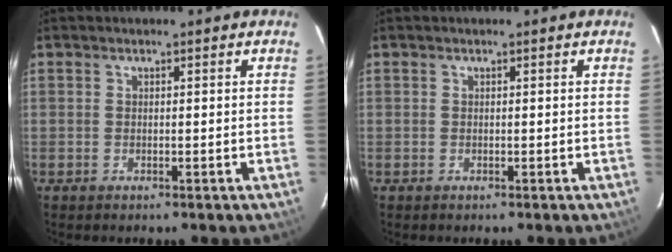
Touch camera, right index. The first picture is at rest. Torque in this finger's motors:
{"motor_torque": [0.00, 0.00, 0.00, 0.00]}